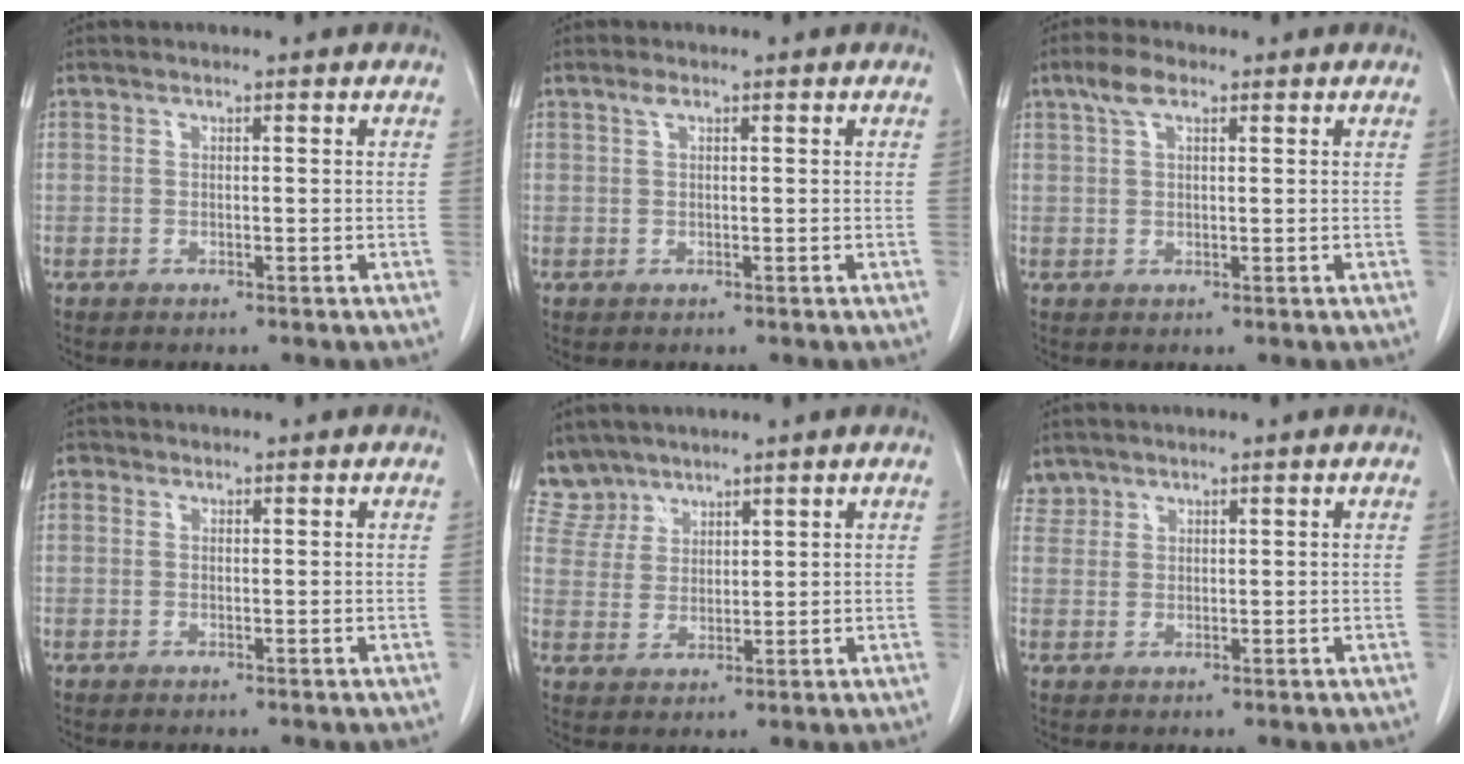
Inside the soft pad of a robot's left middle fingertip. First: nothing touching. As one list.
[{"total": 1.0, "force": [0.6, 0.3, 0.7], "torque": [-0.014, 0.007, 0.010]}, {"total": 3.5, "force": [2.0, 1.3, 2.5], "torque": [-0.057, 0.015, 0.042]}, {"total": 0.8, "force": [0.4, 0.6, 0.2], "torque": [0.000, 0.000, 0.003]}, {"total": 5.0, "force": [4.5, 2.1, -0.7], "torque": [0.015, 0.003, 0.097]}, {"total": 1.8, "force": [1.6, 0.9, -0.4], "torque": [0.011, 0.009, 0.029]}]